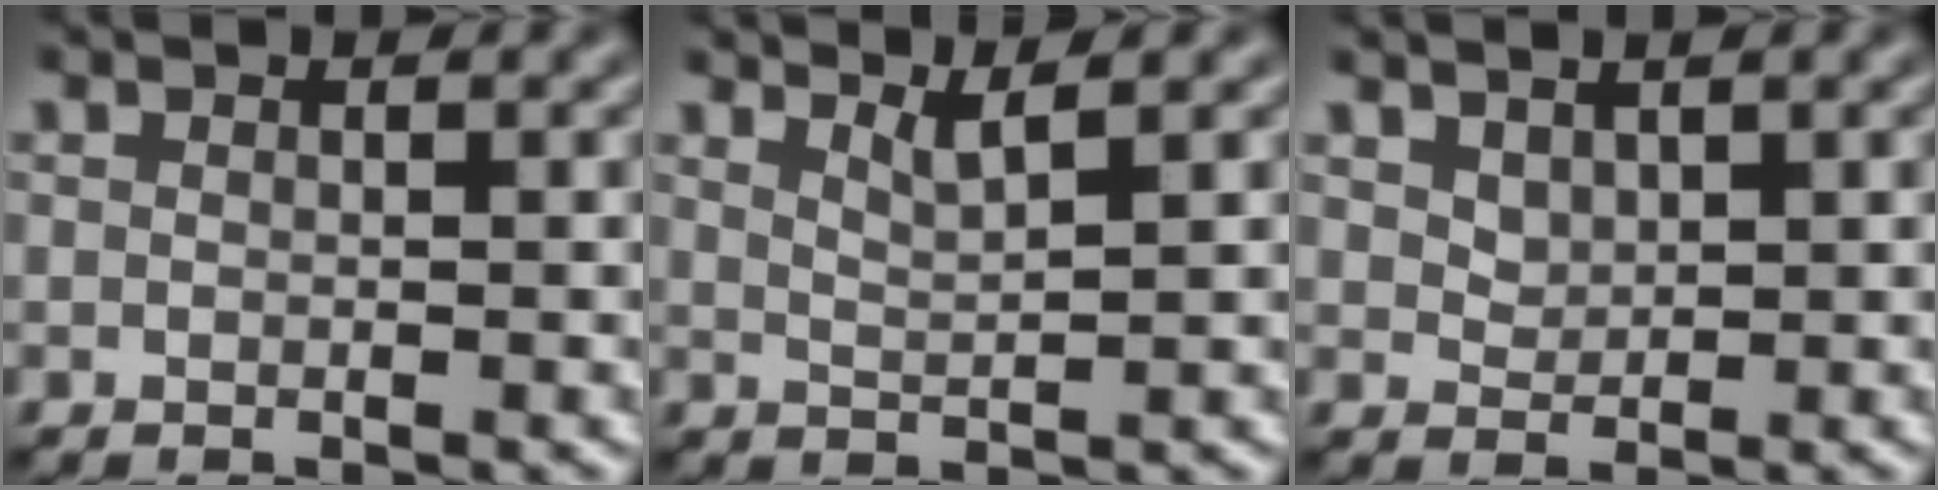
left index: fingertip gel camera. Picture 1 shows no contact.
{"total": 2.0, "force": [1.6, 0.4, 1.2], "torque": [-0.010, 0.002, 0.027]}
{"total": 1.6, "force": [1.3, 0.8, 0.6], "torque": [-0.018, -0.002, 0.029]}